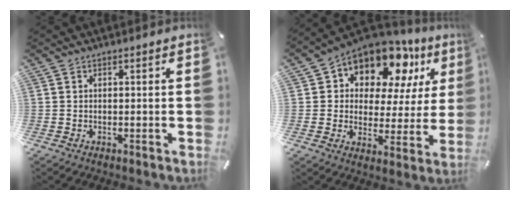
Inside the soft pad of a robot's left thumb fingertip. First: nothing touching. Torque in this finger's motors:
{"motor_torque": [2.43, 2.42, 2.01, -0.76, 0.07]}